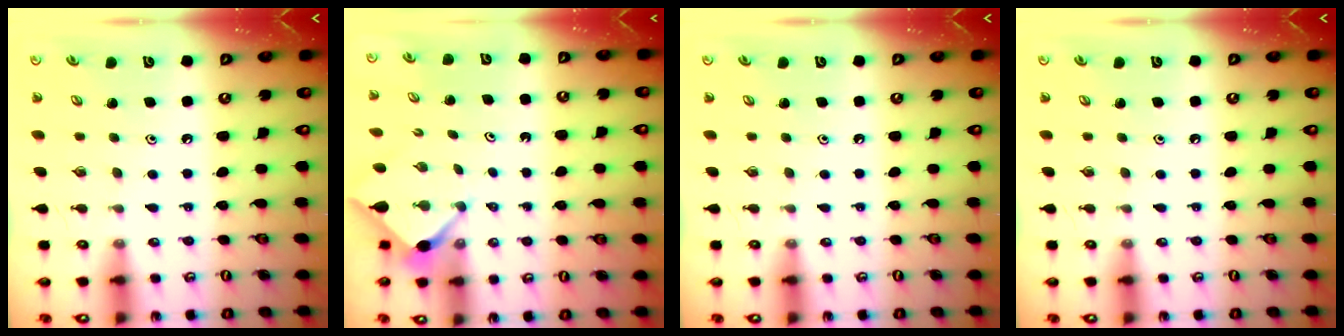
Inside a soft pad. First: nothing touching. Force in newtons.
{"total": 2.6, "press": 2.5, "slide": 0.3}
{"total": 0.0}
{"total": 0.0}